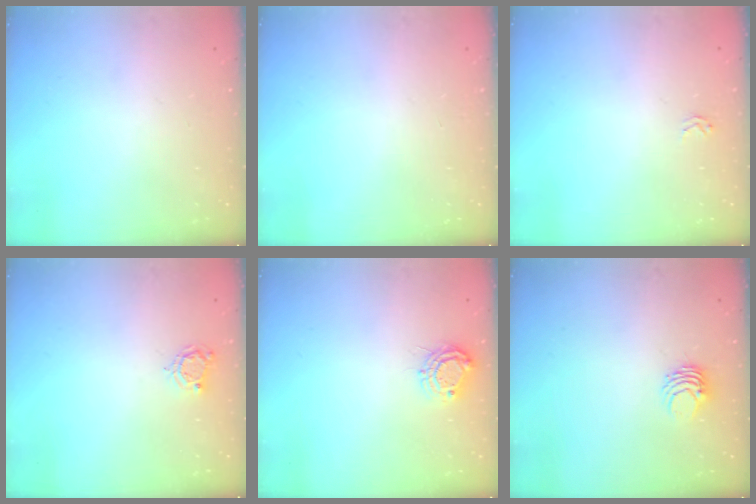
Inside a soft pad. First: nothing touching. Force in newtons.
{"total": 0.0}
{"total": 1.6, "press": 1.6, "slide": 0.2}
{"total": 5.1, "press": 5.1, "slide": 0.2}
{"total": 7.8, "press": 7.7, "slide": 0.7}
{"total": 4.0, "press": 3.9, "slide": 0.4}